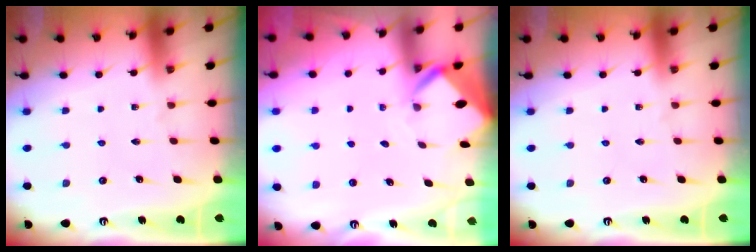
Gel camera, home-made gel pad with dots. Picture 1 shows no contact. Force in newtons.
{"total": 2.8, "press": 2.8, "slide": 0.1}
{"total": 0.0}